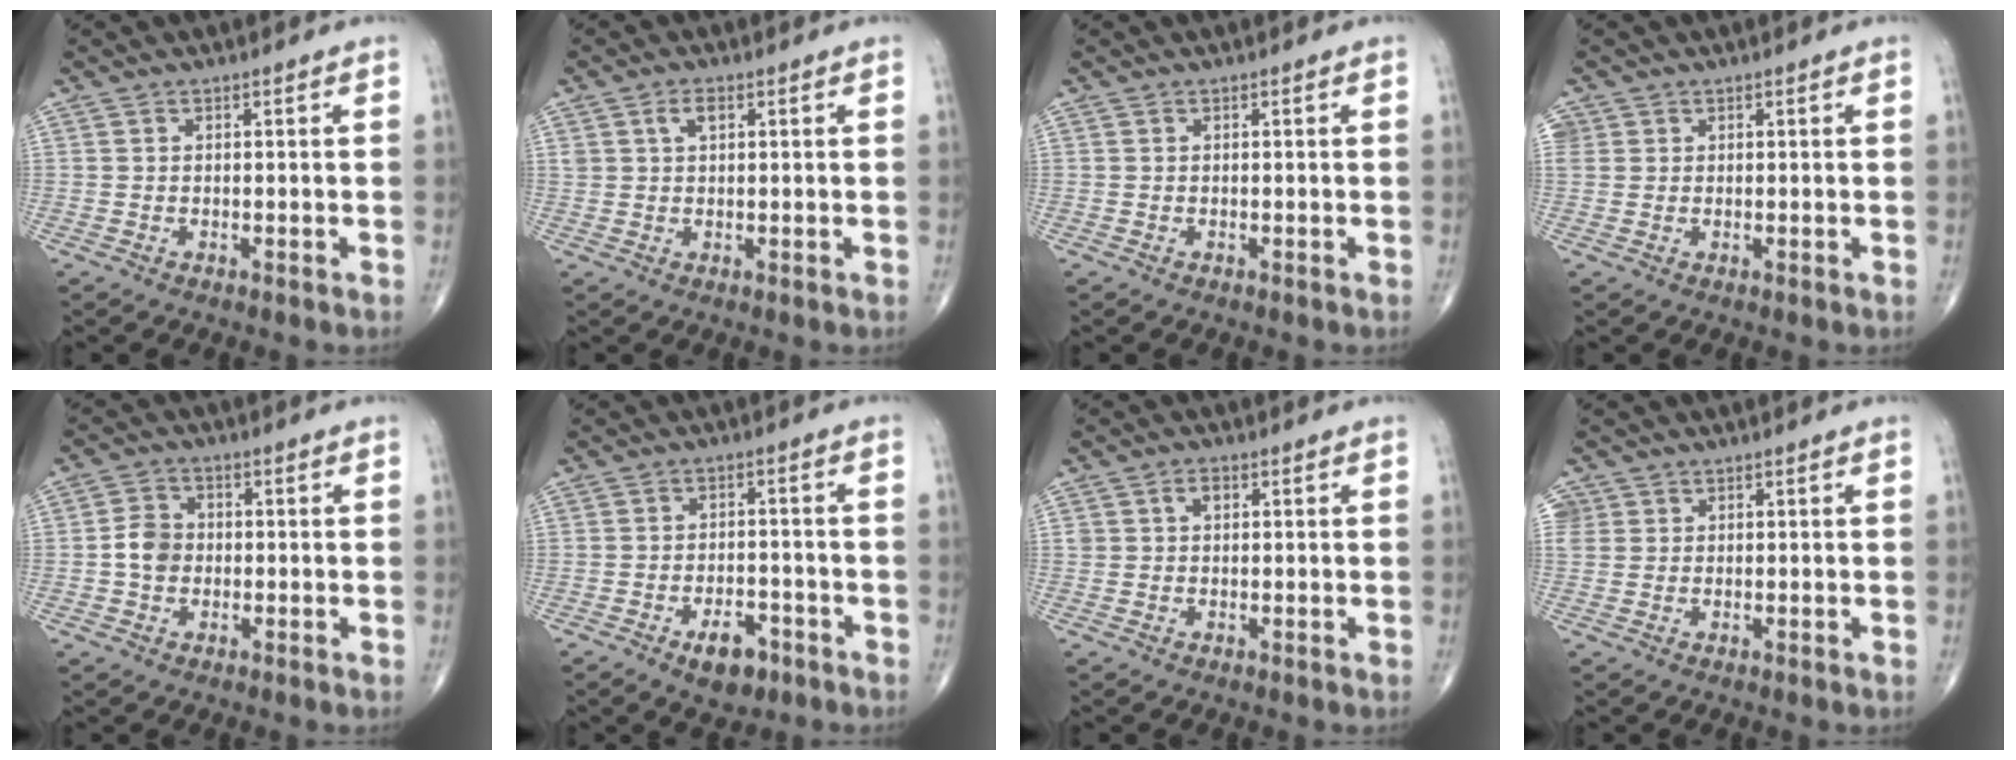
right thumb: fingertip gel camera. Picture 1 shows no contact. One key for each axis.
{"total": 2.7, "fx": 1.2, "fy": 1.5, "fz": 2.0, "tx": -0.033, "ty": 0.003, "tz": 0.023}
{"total": 0.0}
{"total": 2.5, "fx": 0.9, "fy": 2.2, "fz": 0.6, "tx": -0.004, "ty": 0.007, "tz": 0.021}
{"total": 4.8, "fx": -0.5, "fy": 4.0, "fz": 2.6, "tx": -0.039, "ty": 0.011, "tz": -0.016}
{"total": 6.2, "fx": -3.5, "fy": 3.3, "fz": 3.9, "tx": -0.042, "ty": 0.020, "tz": -0.051}
{"total": 2.2, "fx": 0.7, "fy": 1.6, "fz": 1.4, "tx": -0.014, "ty": 0.003, "tz": 0.011}
{"total": 3.4, "fx": 1.3, "fy": 3.1, "fz": 0.7, "tx": -0.005, "ty": 0.009, "tz": 0.030}